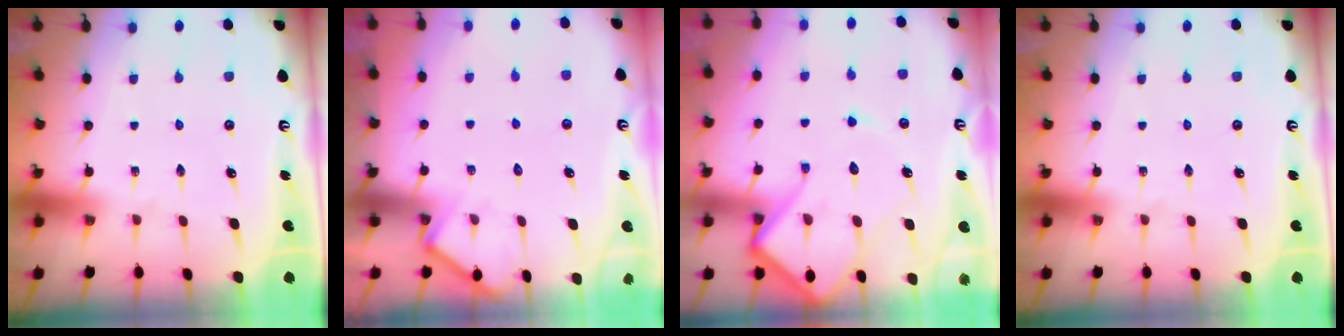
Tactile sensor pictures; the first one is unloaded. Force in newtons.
{"total": 6.5, "press": 6.5, "slide": 0.5}
{"total": 14.4, "press": 14.3, "slide": 1.4}
{"total": 0.0}